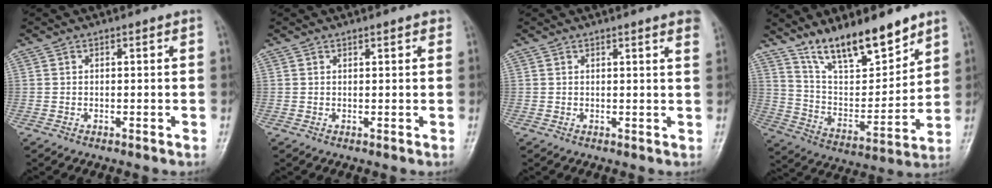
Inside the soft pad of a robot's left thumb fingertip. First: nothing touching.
{"total": 1.3, "force": [0.9, 0.5, 0.8], "torque": [-0.007, -0.002, 0.009]}
{"total": 4.1, "force": [2.9, 0.2, 2.9], "torque": [-0.028, -0.004, 0.025]}
{"total": 16.3, "force": [12.4, 5.3, 9.2], "torque": [-0.114, -0.077, 0.227]}